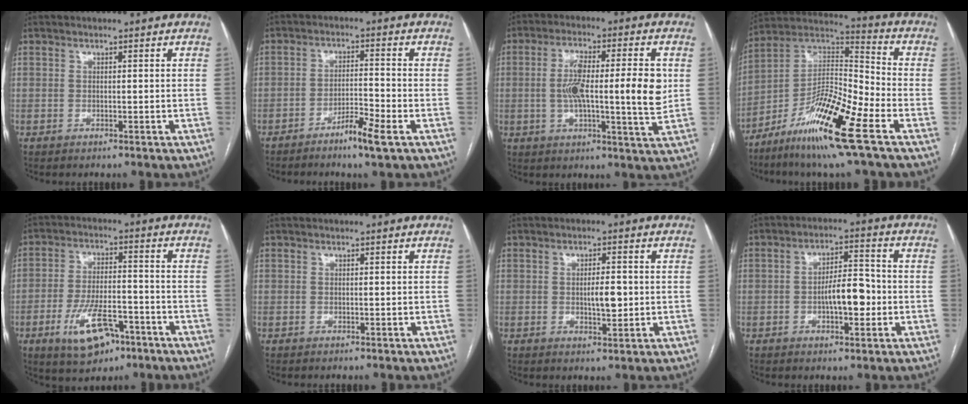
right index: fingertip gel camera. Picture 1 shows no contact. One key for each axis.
{"total": 5.3, "fx": -3.3, "fy": -0.1, "fz": 4.2, "tx": -0.071, "ty": -0.006, "tz": -0.061}
{"total": 13.2, "fx": 0.6, "fy": 2.1, "fz": 13.0, "tx": -0.215, "ty": 0.009, "tz": 0.004}
{"total": 17.5, "fx": -9.1, "fy": 1.5, "fz": 14.8, "tx": -0.281, "ty": -0.004, "tz": -0.161}
{"total": 10.5, "fx": -5.5, "fy": 4.5, "fz": 7.7, "tx": -0.150, "ty": 0.001, "tz": -0.087}
{"total": 0.0}
{"total": 3.9, "fx": -0.1, "fy": 1.2, "fz": 3.7, "tx": -0.062, "ty": -0.001, "tz": 0.001}
{"total": 7.1, "fx": -1.4, "fy": 2.5, "fz": 6.5, "tx": -0.111, "ty": 0.014, "tz": -0.021}